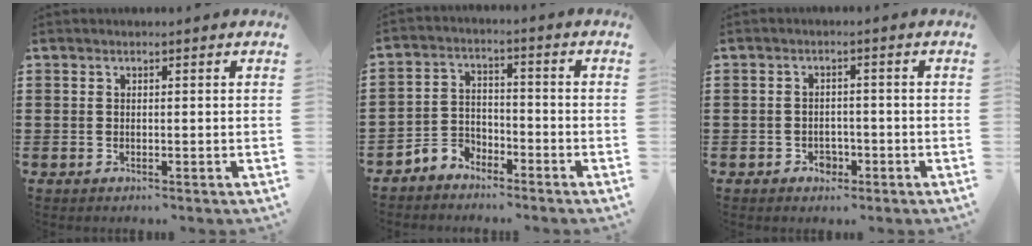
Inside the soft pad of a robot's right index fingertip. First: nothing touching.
{"total": 3.8, "force": [-3.5, 1.7, 0.1], "torque": [-0.019, 0.001, -0.075]}
{"total": 2.0, "force": [-1.2, 1.4, 0.7], "torque": [-0.019, -0.002, -0.026]}